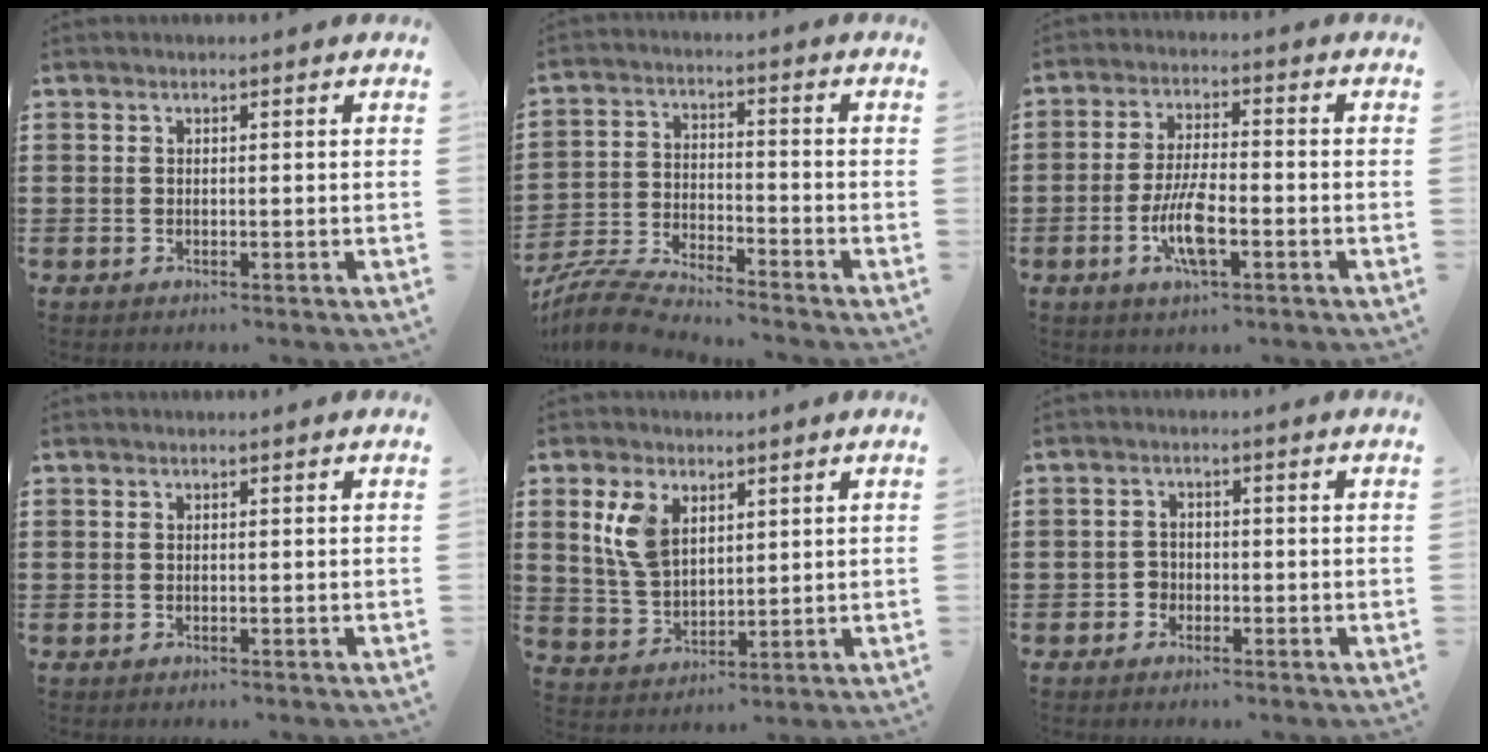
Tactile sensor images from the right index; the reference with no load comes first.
{"total": 6.3, "force": [-6.2, 0.4, 1.4], "torque": [-0.041, 0.001, -0.122]}
{"total": 7.6, "force": [-2.7, 2.2, 6.7], "torque": [-0.151, -0.012, -0.055]}
{"total": 0.0}
{"total": 7.2, "force": [3.2, 4.3, 4.8], "torque": [-0.124, 0.006, 0.055]}
{"total": 1.8, "force": [-1.1, 1.5, 0.2], "torque": [-0.010, 0.003, -0.025]}